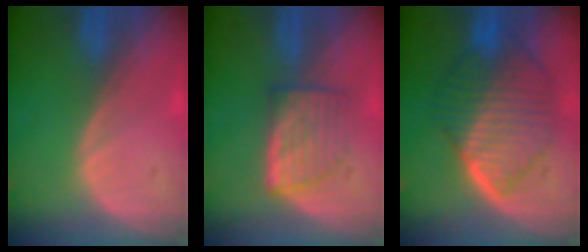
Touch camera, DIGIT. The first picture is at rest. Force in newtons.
{"total": 5.5, "press": 5.5, "slide": 0.4}
{"total": 10.6, "press": 10.5, "slide": 0.9}